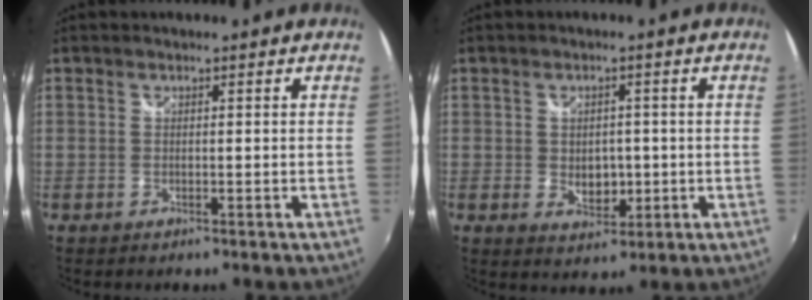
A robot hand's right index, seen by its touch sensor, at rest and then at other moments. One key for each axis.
{"total": 5.1, "fx": -0.6, "fy": 3.7, "fz": 3.4, "tx": -0.055, "ty": -0.007, "tz": -0.005}